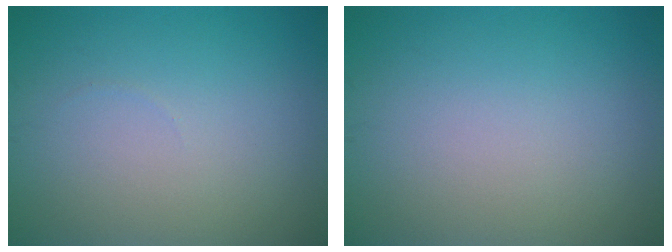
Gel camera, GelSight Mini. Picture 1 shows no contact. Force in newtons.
{"total": 0.0}